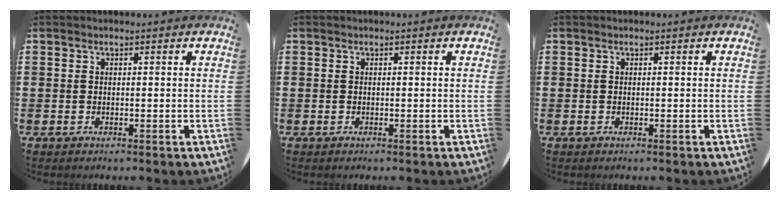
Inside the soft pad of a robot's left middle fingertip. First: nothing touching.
{"total": 0.0}
{"total": 0.0}